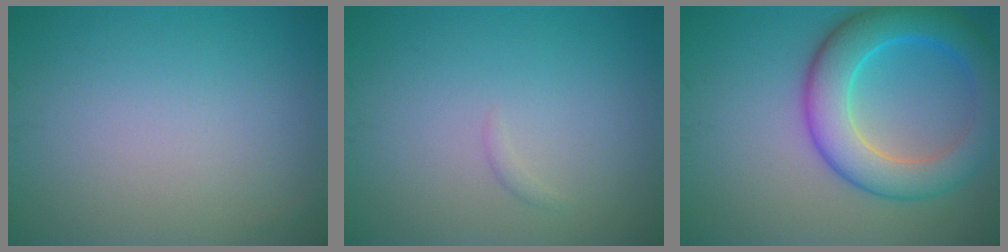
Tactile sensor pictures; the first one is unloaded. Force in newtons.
{"total": 0.5, "press": 0.5, "slide": 0.1}
{"total": 7.7, "press": 7.7, "slide": 0.2}